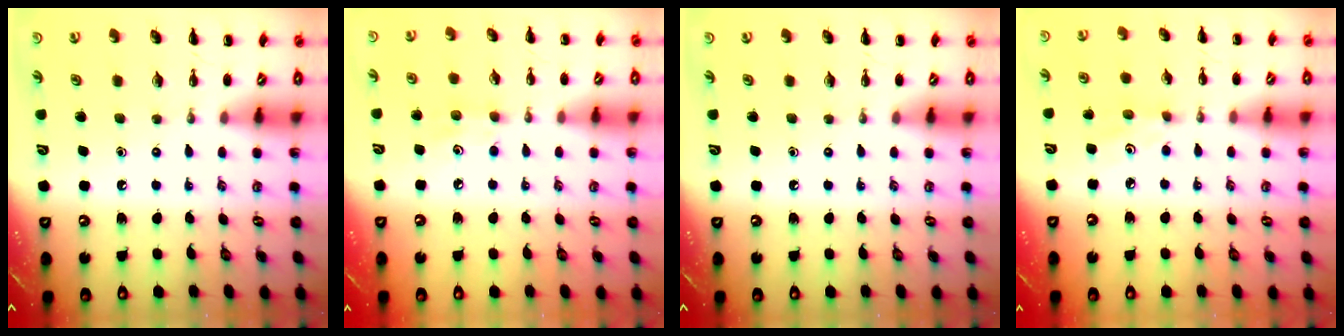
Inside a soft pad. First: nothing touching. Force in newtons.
{"total": 5.0, "press": 4.8, "slide": 1.4}
{"total": 0.0}
{"total": 2.7, "press": 2.6, "slide": 0.6}